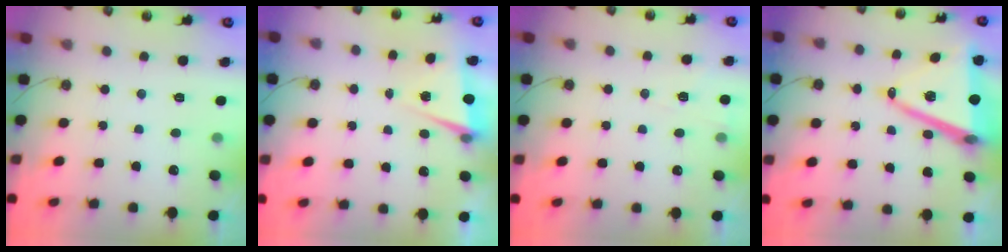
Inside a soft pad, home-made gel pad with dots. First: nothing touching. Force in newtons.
{"total": 2.0, "press": 1.7, "slide": 1.0}
{"total": 4.6, "press": 4.5, "slide": 0.5}
{"total": 15.2, "press": 14.7, "slide": 4.0}